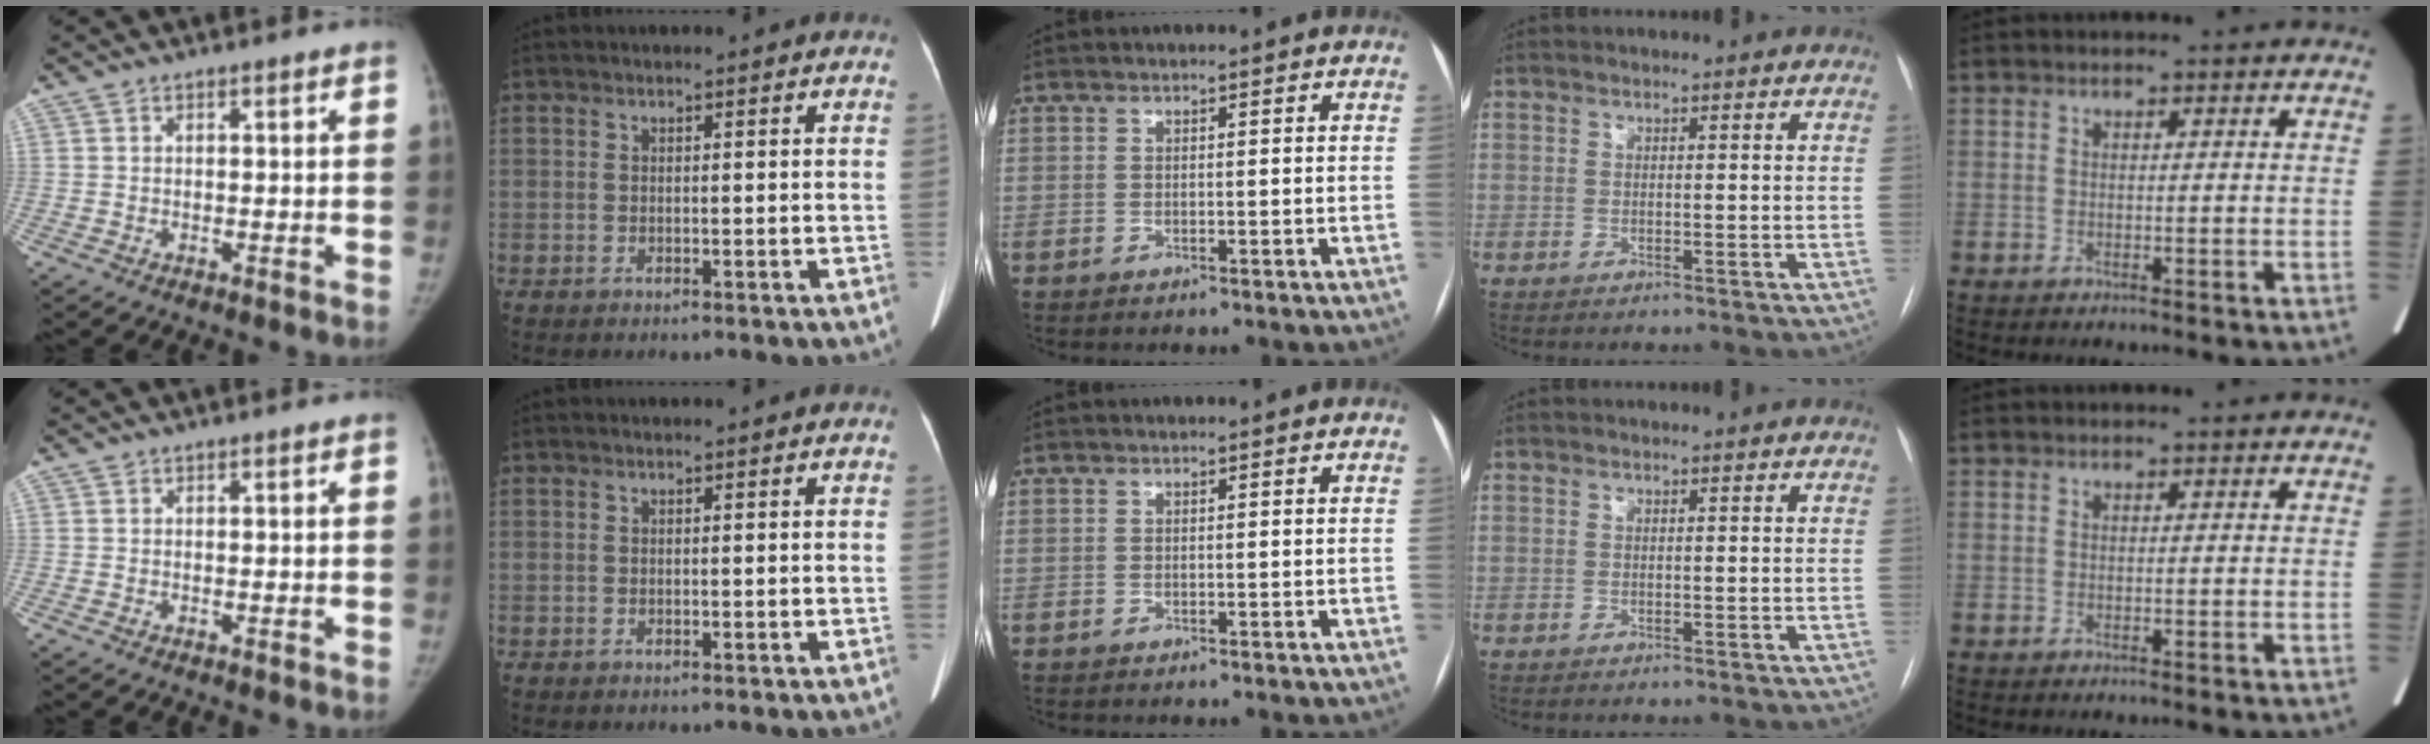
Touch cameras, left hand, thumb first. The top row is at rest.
{}